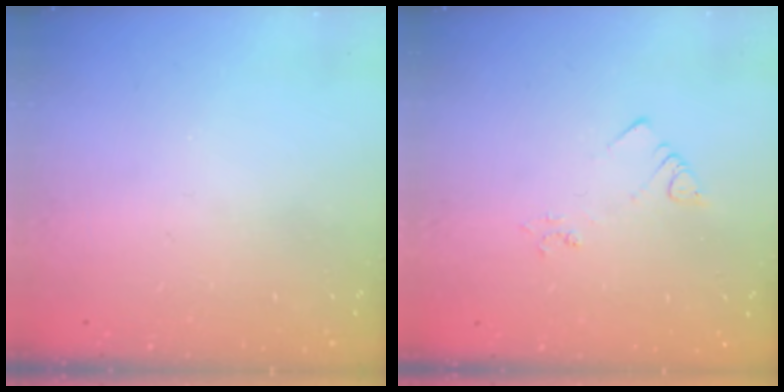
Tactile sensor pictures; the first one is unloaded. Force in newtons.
{"total": 2.4, "press": 2.4, "slide": 0.4}